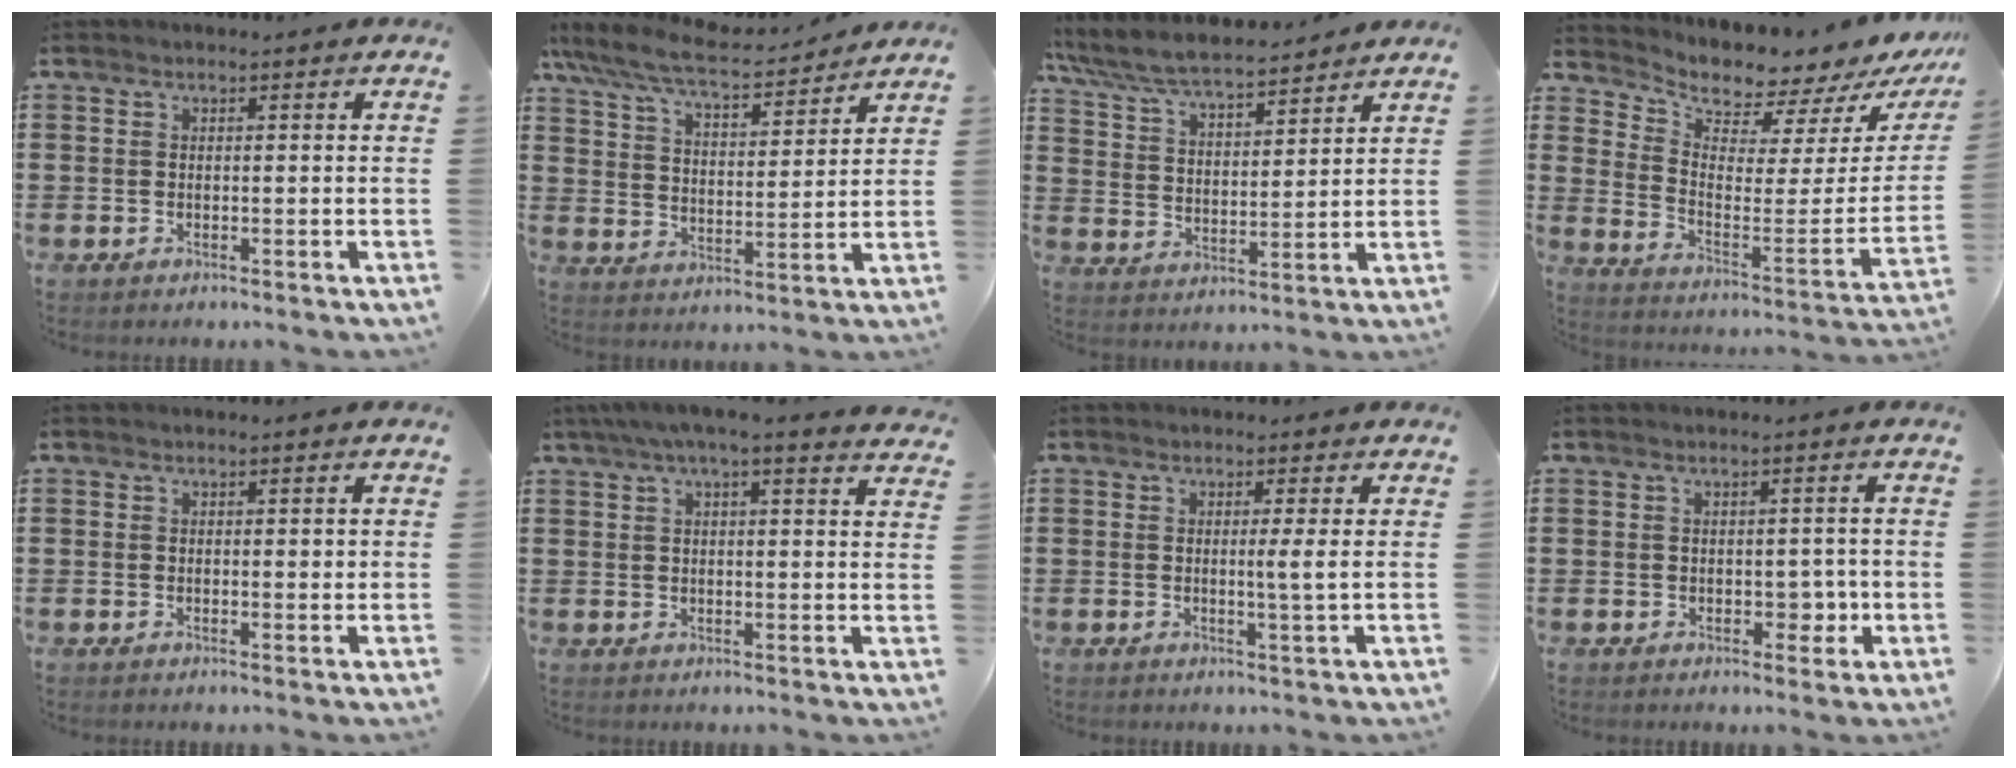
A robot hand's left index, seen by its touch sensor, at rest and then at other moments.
{"total": 7.8, "force": [7.0, 1.0, 3.4], "torque": [-0.095, -0.038, 0.120]}
{"total": 7.3, "force": [6.7, 0.9, 2.6], "torque": [-0.078, -0.036, 0.118]}
{"total": 4.9, "force": [4.8, 0.8, 0.2], "torque": [-0.031, -0.062, 0.079]}
{"total": 0.8, "force": [0.3, 0.2, 0.7], "torque": [-0.006, 0.000, 0.003]}
{"total": 4.2, "force": [3.3, 0.0, 2.5], "torque": [-0.059, -0.003, 0.058]}
{"total": 2.6, "force": [0.3, -0.6, 2.5], "torque": [-0.048, -0.008, 0.003]}
{"total": 3.0, "force": [-0.3, 1.8, 2.3], "torque": [-0.036, -0.001, -0.008]}